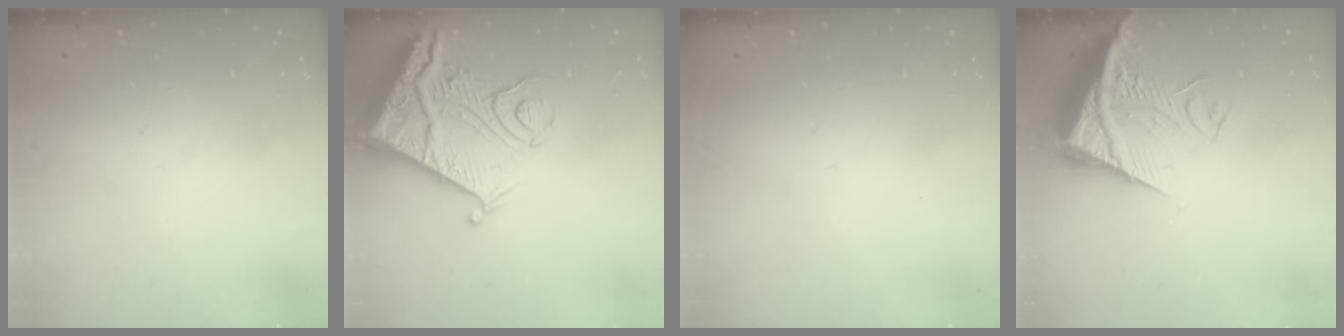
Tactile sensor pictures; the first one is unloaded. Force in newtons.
{"total": 17.7, "press": 17.5, "slide": 2.3}
{"total": 0.0}
{"total": 10.6, "press": 10.5, "slide": 1.1}